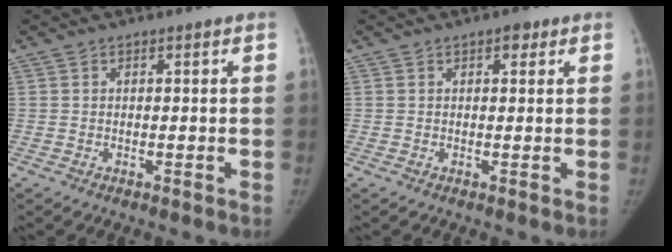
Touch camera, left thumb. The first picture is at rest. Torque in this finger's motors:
{"motor_torque": [0.39, 0.24, 0.72, -0.23, 0.03]}